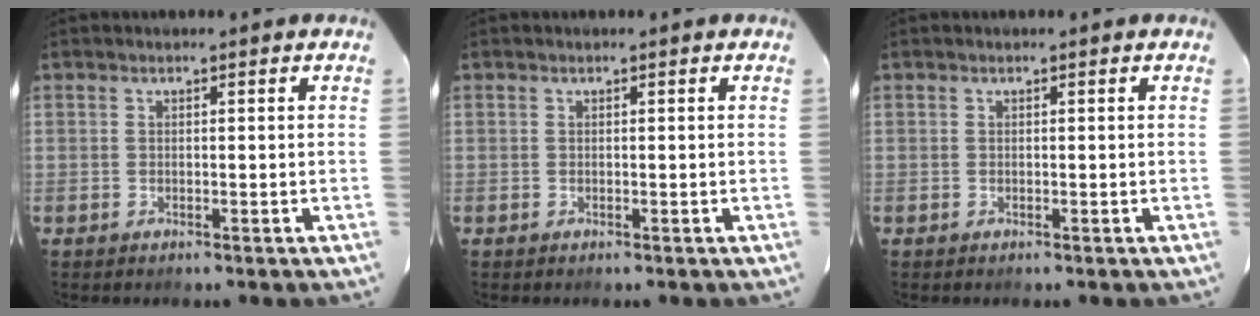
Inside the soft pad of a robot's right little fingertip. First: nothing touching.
{"total": 0.0}
{"total": 0.0}